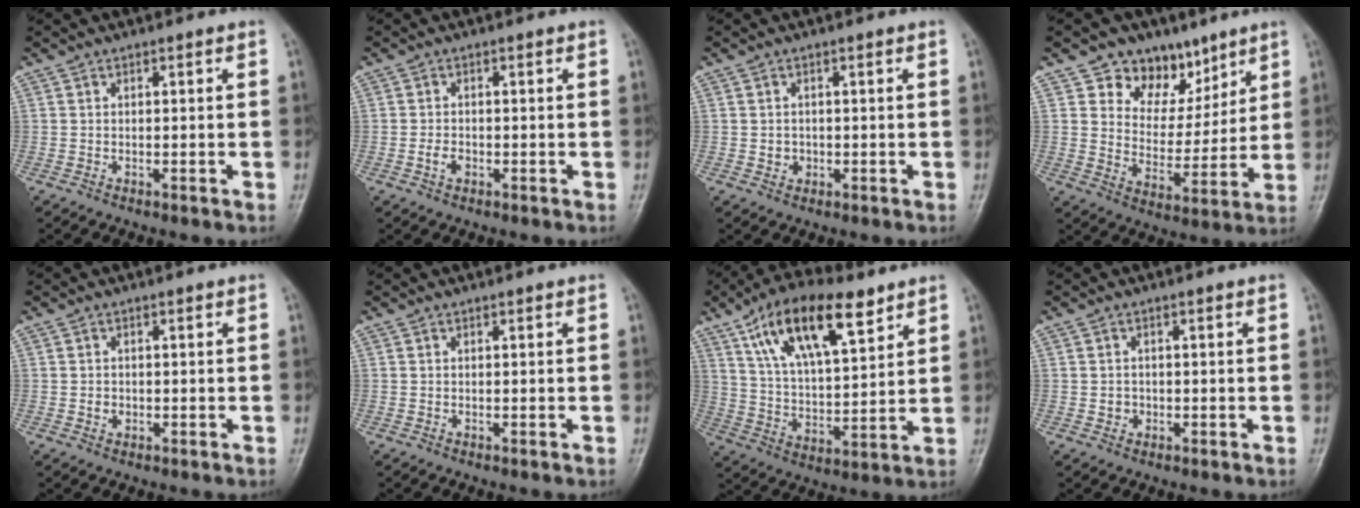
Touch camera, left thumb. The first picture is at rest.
{"total": 1.9, "force": [-0.6, 1.3, 1.2], "torque": [-0.021, 0.004, -0.013]}
{"total": 1.7, "force": [-0.1, 1.6, 0.6], "torque": [-0.002, 0.003, 0.003]}
{"total": 11.8, "force": [7.4, 8.3, 3.9], "torque": [-0.014, -0.038, 0.127]}
{"total": 1.3, "force": [-0.1, 1.1, 0.6], "torque": [-0.006, 0.002, 0.001]}
{"total": 0.0}
{"total": 18.5, "force": [10.3, 7.6, 13.5], "torque": [-0.201, -0.028, 0.185]}
{"total": 1.5, "force": [-0.2, 1.5, 0.5], "torque": [0.001, 0.004, -0.001]}